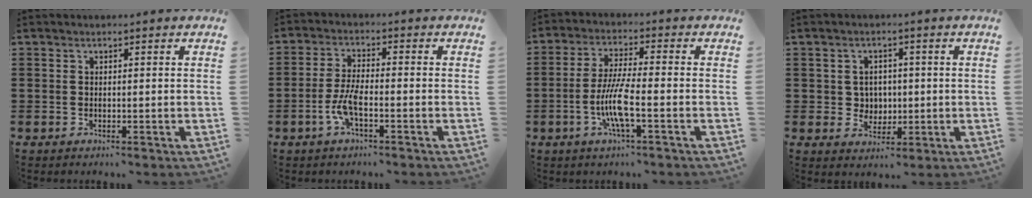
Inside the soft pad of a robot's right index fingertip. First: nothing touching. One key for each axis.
{"total": 4.8, "fx": -2.0, "fy": 1.1, "fz": 4.2, "tx": -0.105, "ty": -0.010, "tz": -0.045}
{"total": 7.7, "fx": -2.5, "fy": 1.0, "fz": 7.2, "tx": -0.162, "ty": -0.017, "tz": -0.056}
{"total": 3.2, "fx": 0.2, "fy": 3.0, "fz": 1.0, "tx": -0.025, "ty": 0.006, "tz": -0.001}